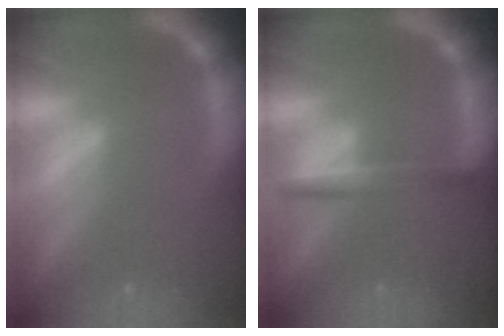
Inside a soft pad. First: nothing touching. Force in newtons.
{"total": 3.0}